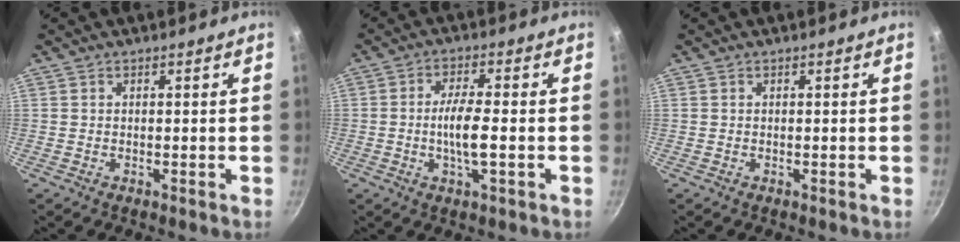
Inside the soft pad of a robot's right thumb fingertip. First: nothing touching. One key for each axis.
{"total": 6.6, "fx": -0.9, "fy": 2.0, "fz": 6.2, "tx": -0.123, "ty": 0.003, "tz": -0.020}
{"total": 0.0}